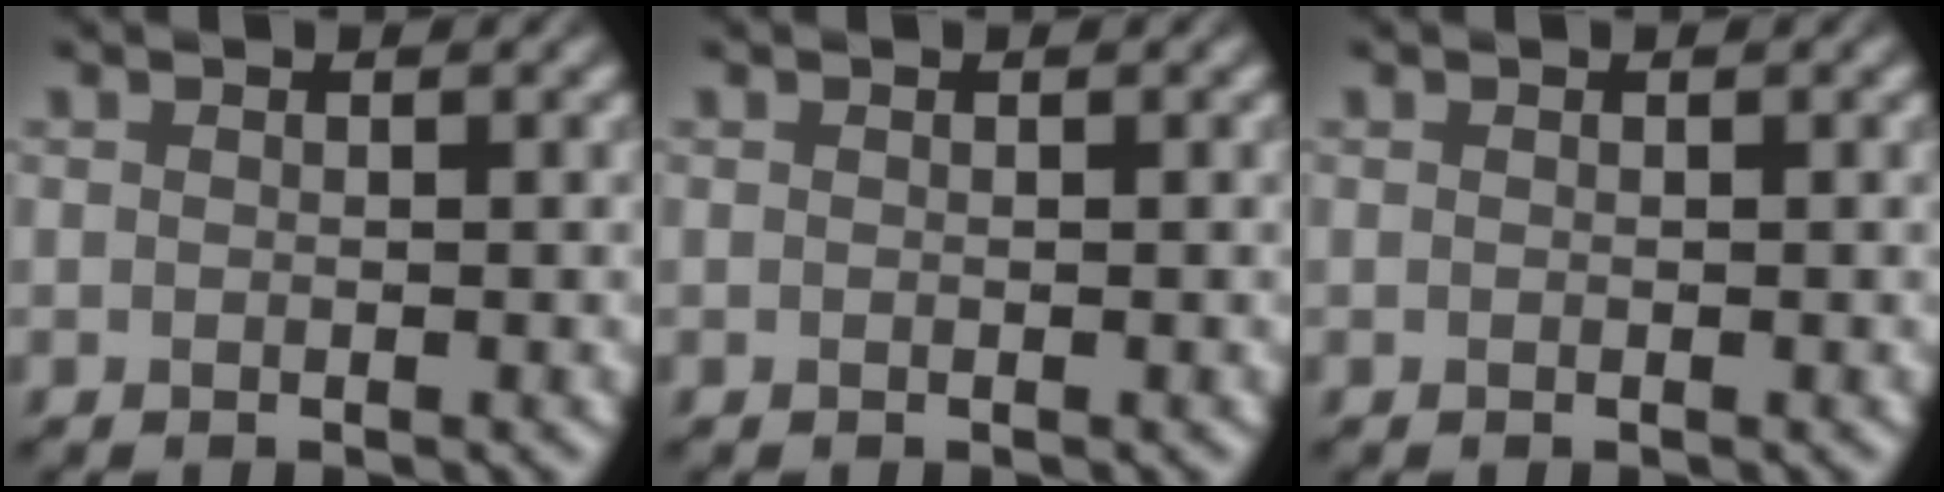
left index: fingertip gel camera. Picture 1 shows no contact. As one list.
[{"total": 0.0}, {"total": 0.0}]